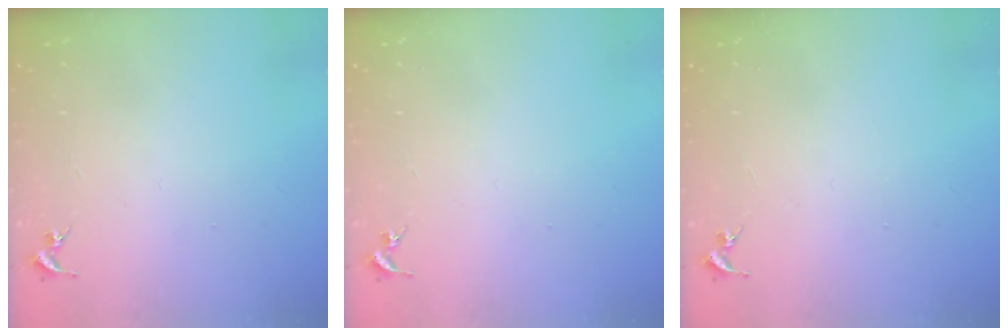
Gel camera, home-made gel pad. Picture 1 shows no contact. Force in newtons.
{"total": 0.0}
{"total": 0.0}